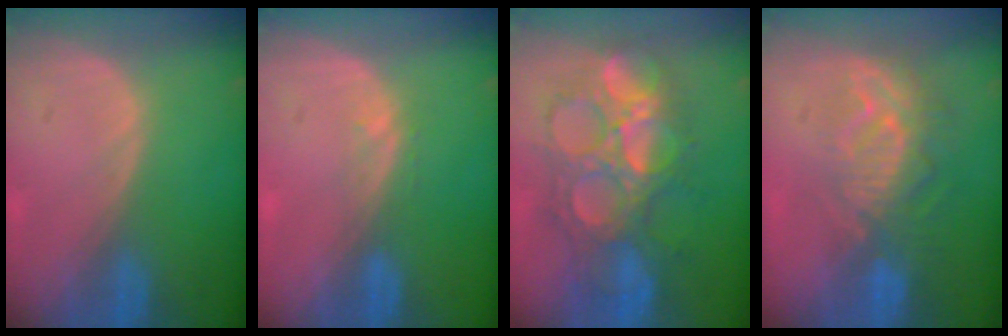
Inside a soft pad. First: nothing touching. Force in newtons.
{"total": 1.0, "press": 1.0, "slide": 0.2}
{"total": 10.8, "press": 10.8, "slide": 0.9}
{"total": 9.5, "press": 8.3, "slide": 4.7}